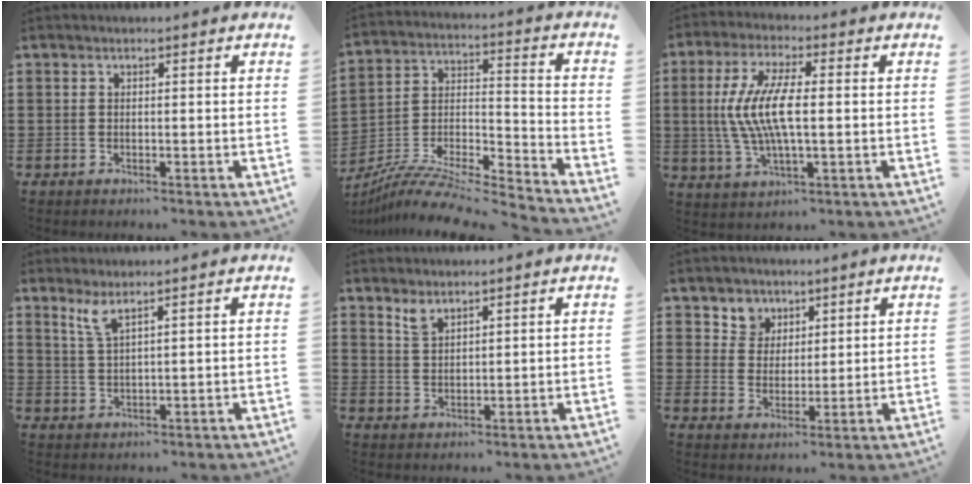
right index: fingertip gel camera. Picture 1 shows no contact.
{"total": 8.1, "force": [-7.5, 0.9, 2.9], "torque": [-0.053, 0.001, -0.150]}
{"total": 9.5, "force": [0.0, 2.9, 9.1], "torque": [-0.198, -0.008, -0.008]}
{"total": 3.0, "force": [2.1, 0.4, 2.1], "torque": [-0.046, 0.003, 0.037]}
{"total": 2.7, "force": [2.3, 1.1, 1.1], "torque": [-0.027, 0.002, 0.043]}
{"total": 4.6, "force": [2.7, 3.7, 0.0], "torque": [-0.025, 0.007, 0.049]}